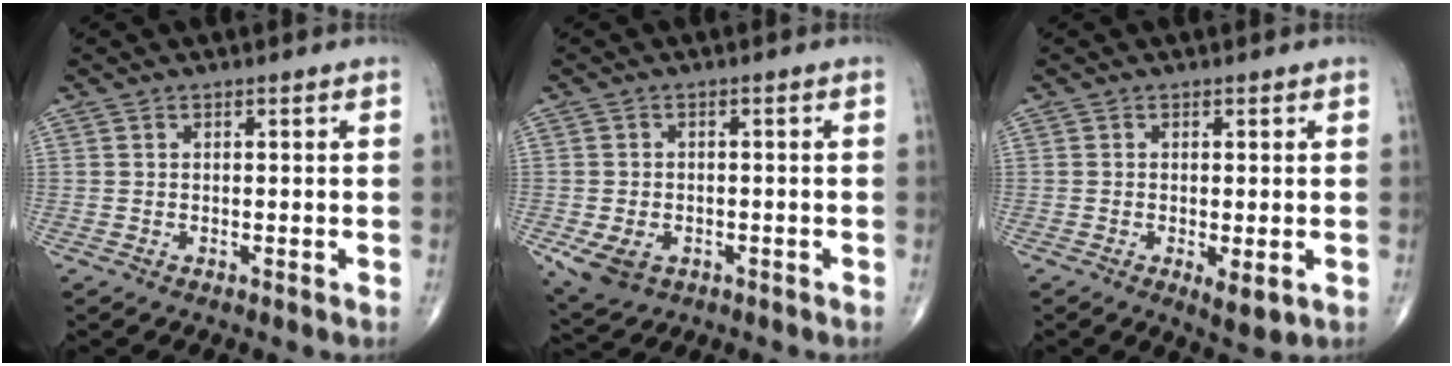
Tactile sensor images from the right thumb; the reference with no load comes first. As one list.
[{"total": 6.0, "force": [-2.3, 4.3, 3.5], "torque": [-0.060, 0.004, -0.030]}, {"total": 3.6, "force": [-1.0, 1.2, 3.2], "torque": [-0.052, -0.013, -0.013]}]